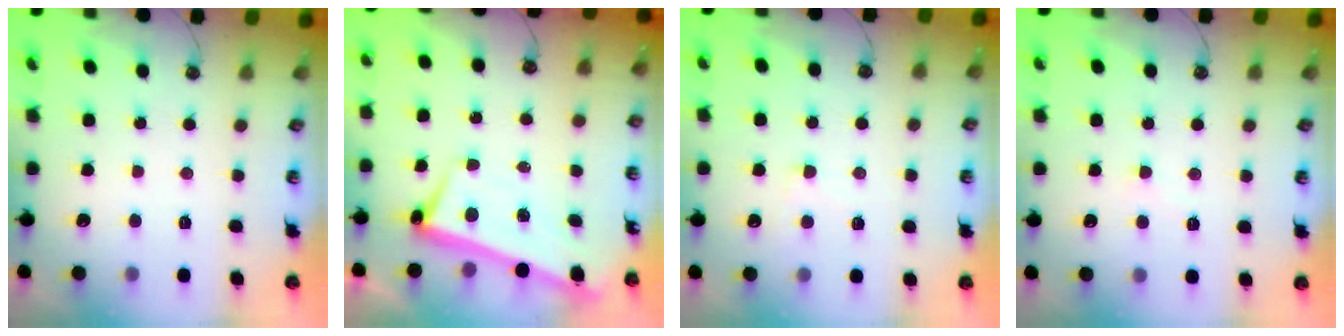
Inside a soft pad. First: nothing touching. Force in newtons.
{"total": 2.6, "press": 2.4, "slide": 0.8}
{"total": 2.6, "press": 2.5, "slide": 0.4}
{"total": 1.8, "press": 1.8, "slide": 0.3}